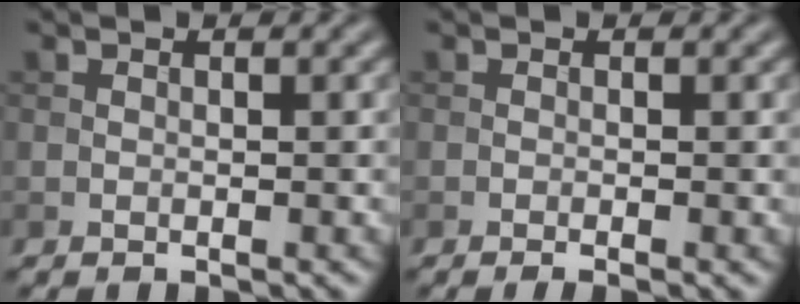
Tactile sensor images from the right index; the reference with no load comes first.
{"total": 1.2, "force": [-0.5, 0.2, 1.0], "torque": [-0.015, -0.005, -0.010]}